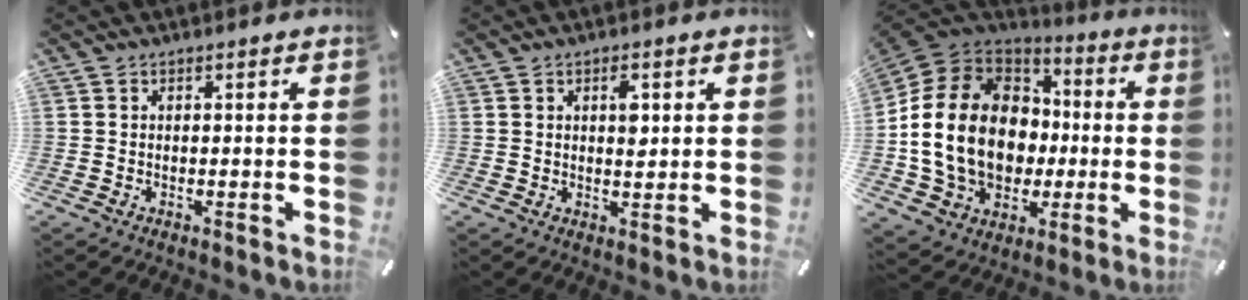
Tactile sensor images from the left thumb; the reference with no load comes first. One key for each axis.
{"total": 3.4, "fx": 1.0, "fy": 1.8, "fz": 2.8, "tx": -0.028, "ty": -0.007, "tz": 0.009}
{"total": 20.9, "fx": -1.4, "fy": 16.0, "fz": 13.3, "tx": -0.311, "ty": 0.015, "tz": -0.019}